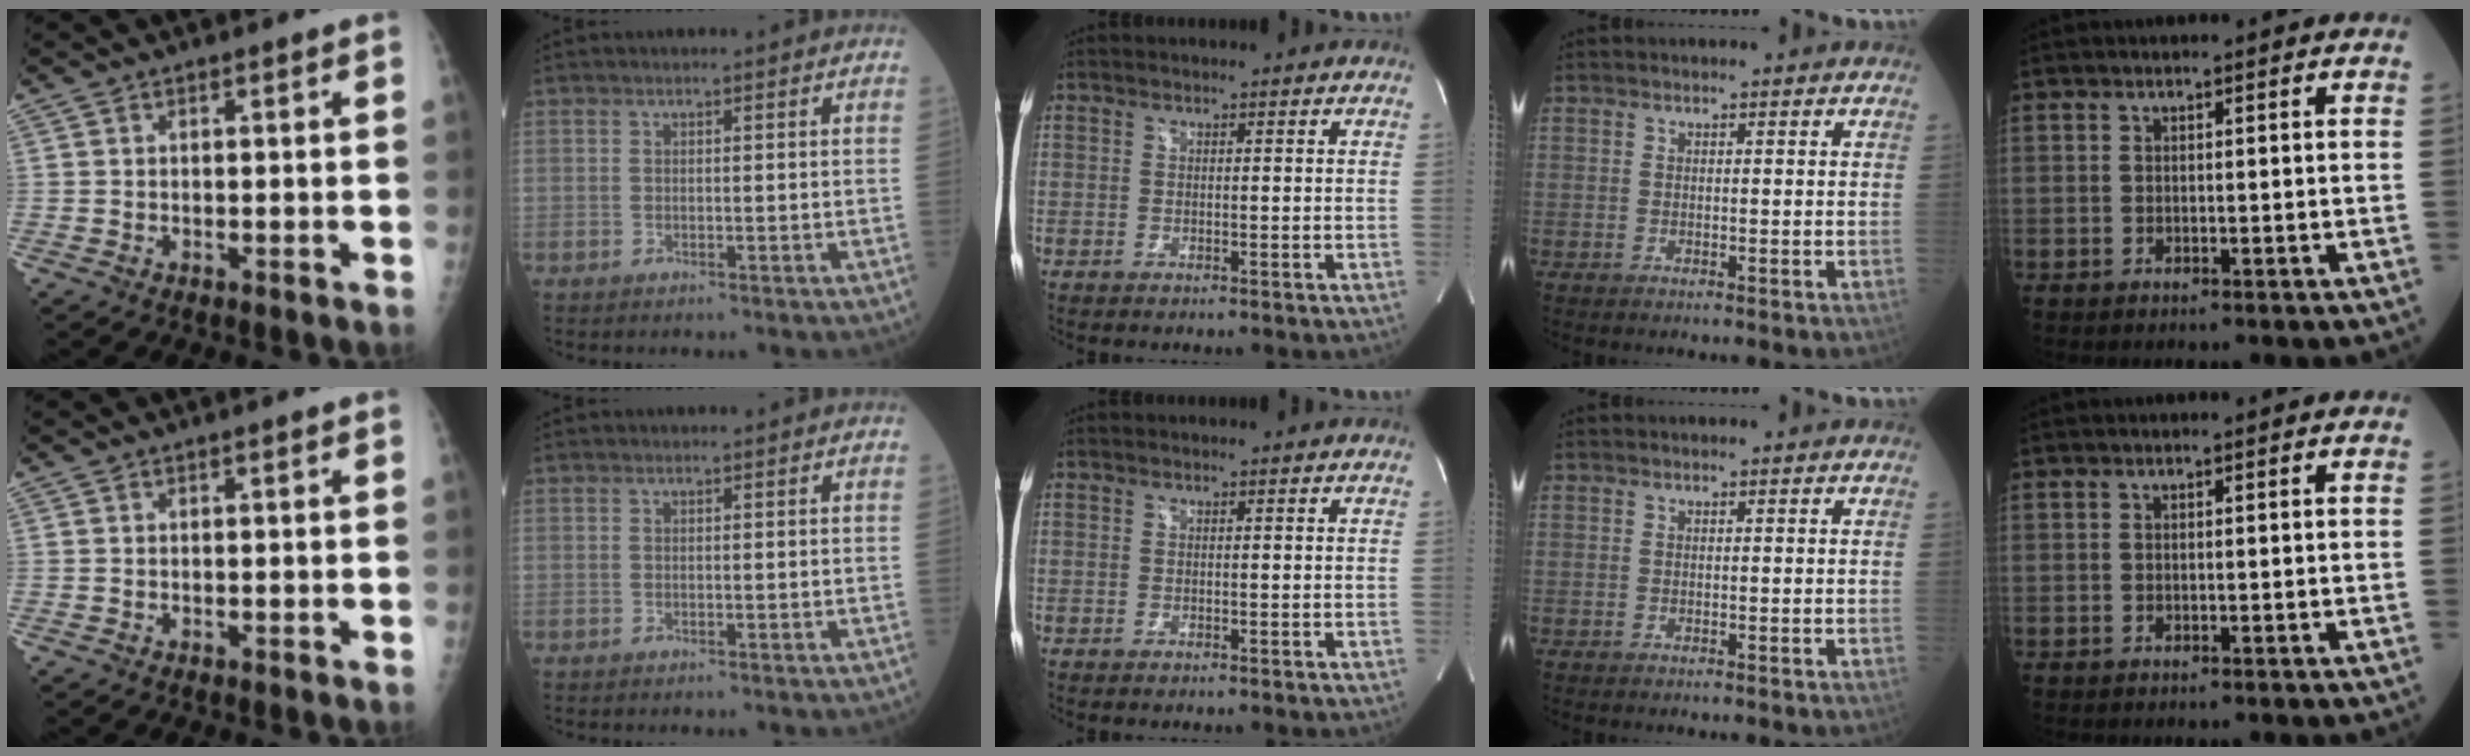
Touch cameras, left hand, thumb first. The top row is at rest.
{}